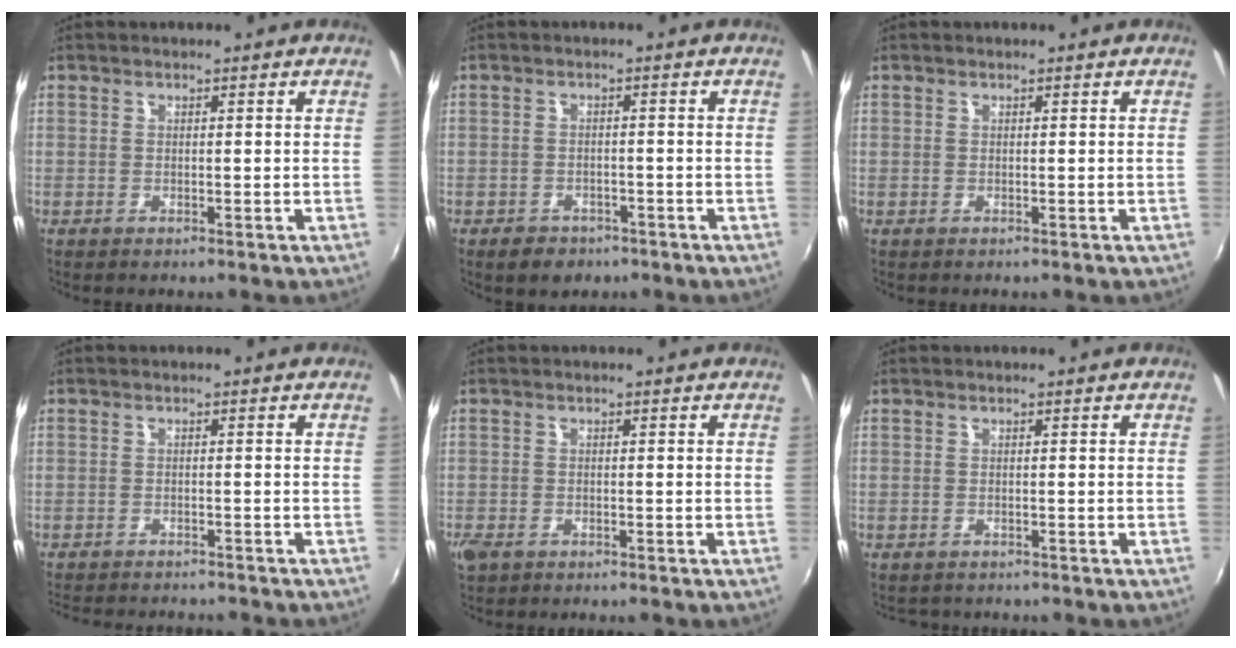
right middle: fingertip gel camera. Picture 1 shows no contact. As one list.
[{"total": 4.4, "force": [-3.1, 2.9, 1.4], "torque": [-0.041, -0.004, -0.041]}, {"total": 0.0}, {"total": 8.6, "force": [-7.8, 1.7, 3.0], "torque": [-0.075, -0.016, -0.117]}, {"total": 3.4, "force": [-2.2, 1.7, 1.8], "torque": [-0.046, -0.010, -0.040]}, {"total": 1.7, "force": [-1.5, 0.8, 0.1], "torque": [-0.008, -0.006, -0.022]}]